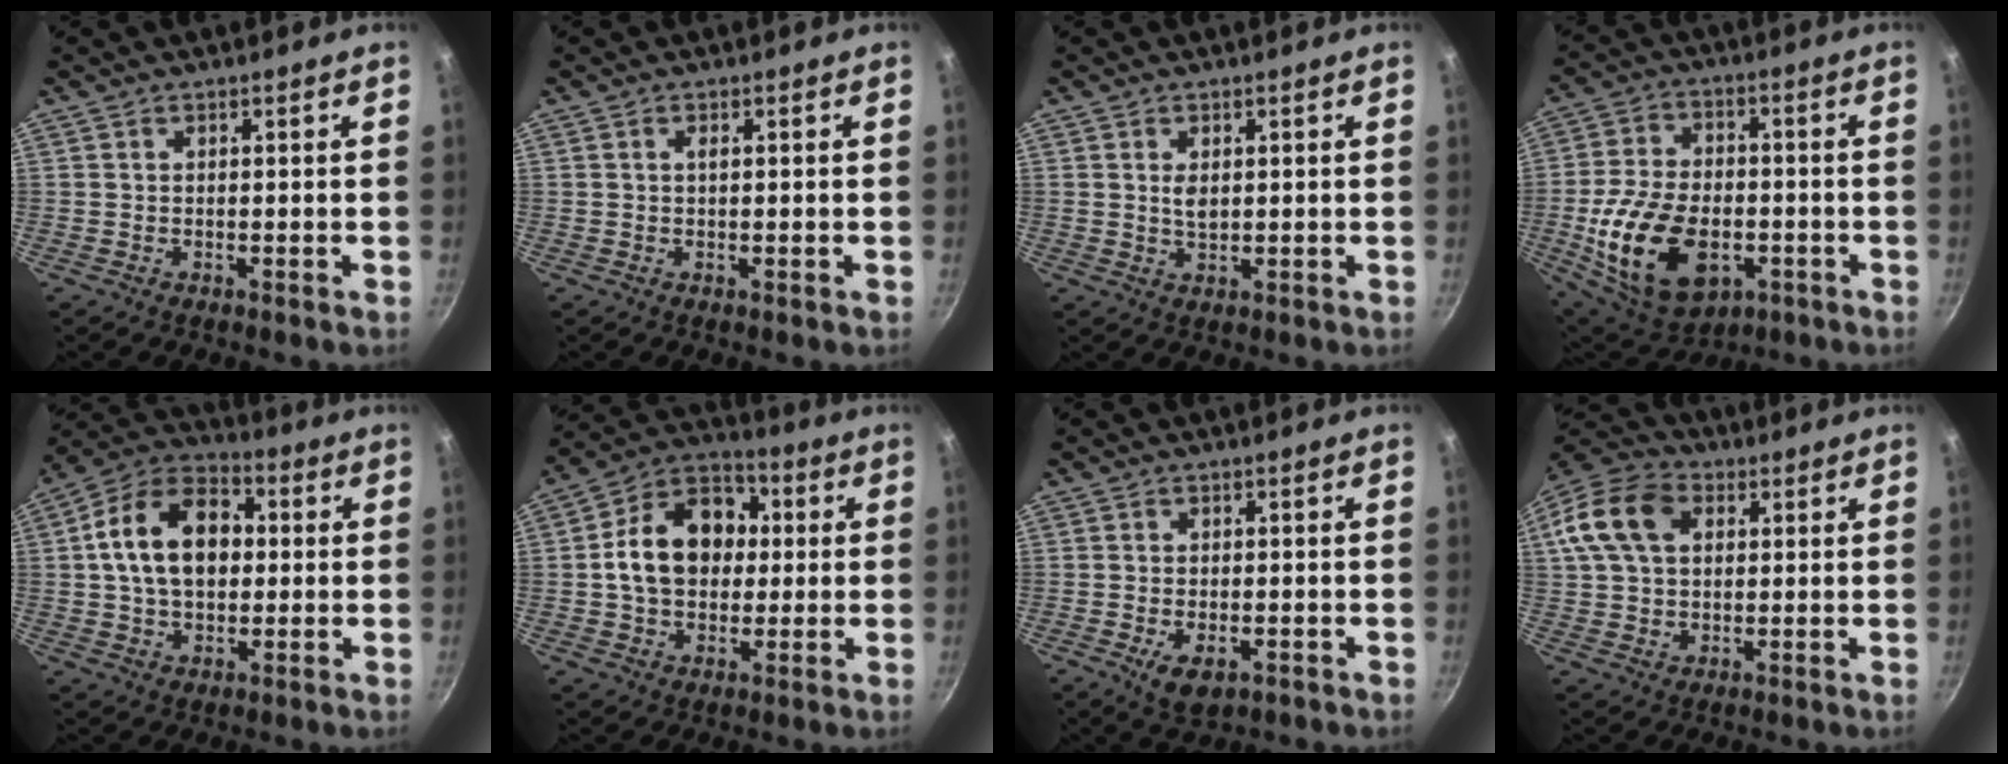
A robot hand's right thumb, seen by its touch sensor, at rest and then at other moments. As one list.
[{"total": 0.9, "force": [0.2, 0.1, 0.9], "torque": [-0.016, 0.000, 0.001]}, {"total": 2.6, "force": [0.6, 1.5, 2.0], "torque": [-0.036, -0.004, 0.012]}, {"total": 19.3, "force": [-5.1, 12.4, 14.0], "torque": [-0.235, 0.013, -0.068]}, {"total": 16.5, "force": [1.7, 11.3, 11.9], "torque": [-0.170, 0.027, 0.014]}, {"total": 15.8, "force": [1.3, 12.0, 10.3], "torque": [-0.137, 0.028, 0.006]}, {"total": 5.1, "force": [-1.9, 2.9, 3.8], "torque": [-0.057, -0.001, -0.022]}, {"total": 14.9, "force": [3.9, 10.7, 9.6], "torque": [-0.171, 0.019, 0.057]}]